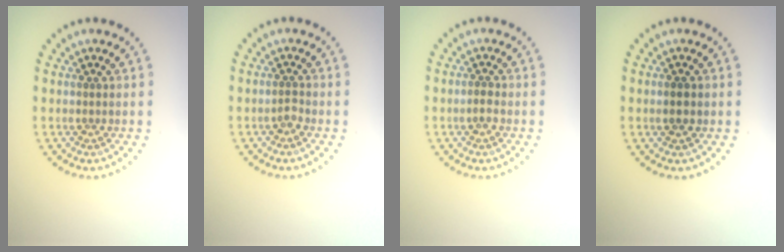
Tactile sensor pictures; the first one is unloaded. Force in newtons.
{"total": 0.9, "press": 0.6, "slide": 0.6}
{"total": 1.0, "press": 1.0, "slide": 0.3}
{"total": 1.7, "press": 1.7, "slide": 0.0}